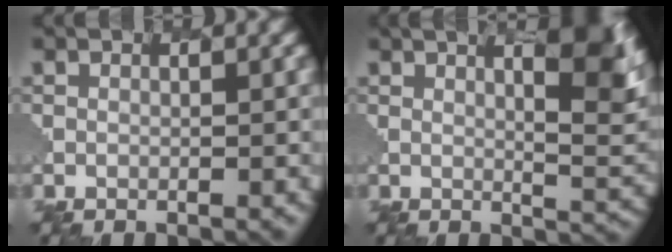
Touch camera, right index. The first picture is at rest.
{"total": 5.3, "force": [4.4, 0.9, 2.9], "torque": [-0.038, 0.025, 0.031]}